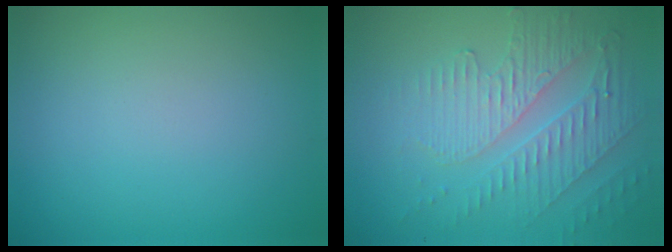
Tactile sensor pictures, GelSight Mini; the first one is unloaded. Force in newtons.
{"total": 5.3, "press": 3.5, "slide": 3.9}